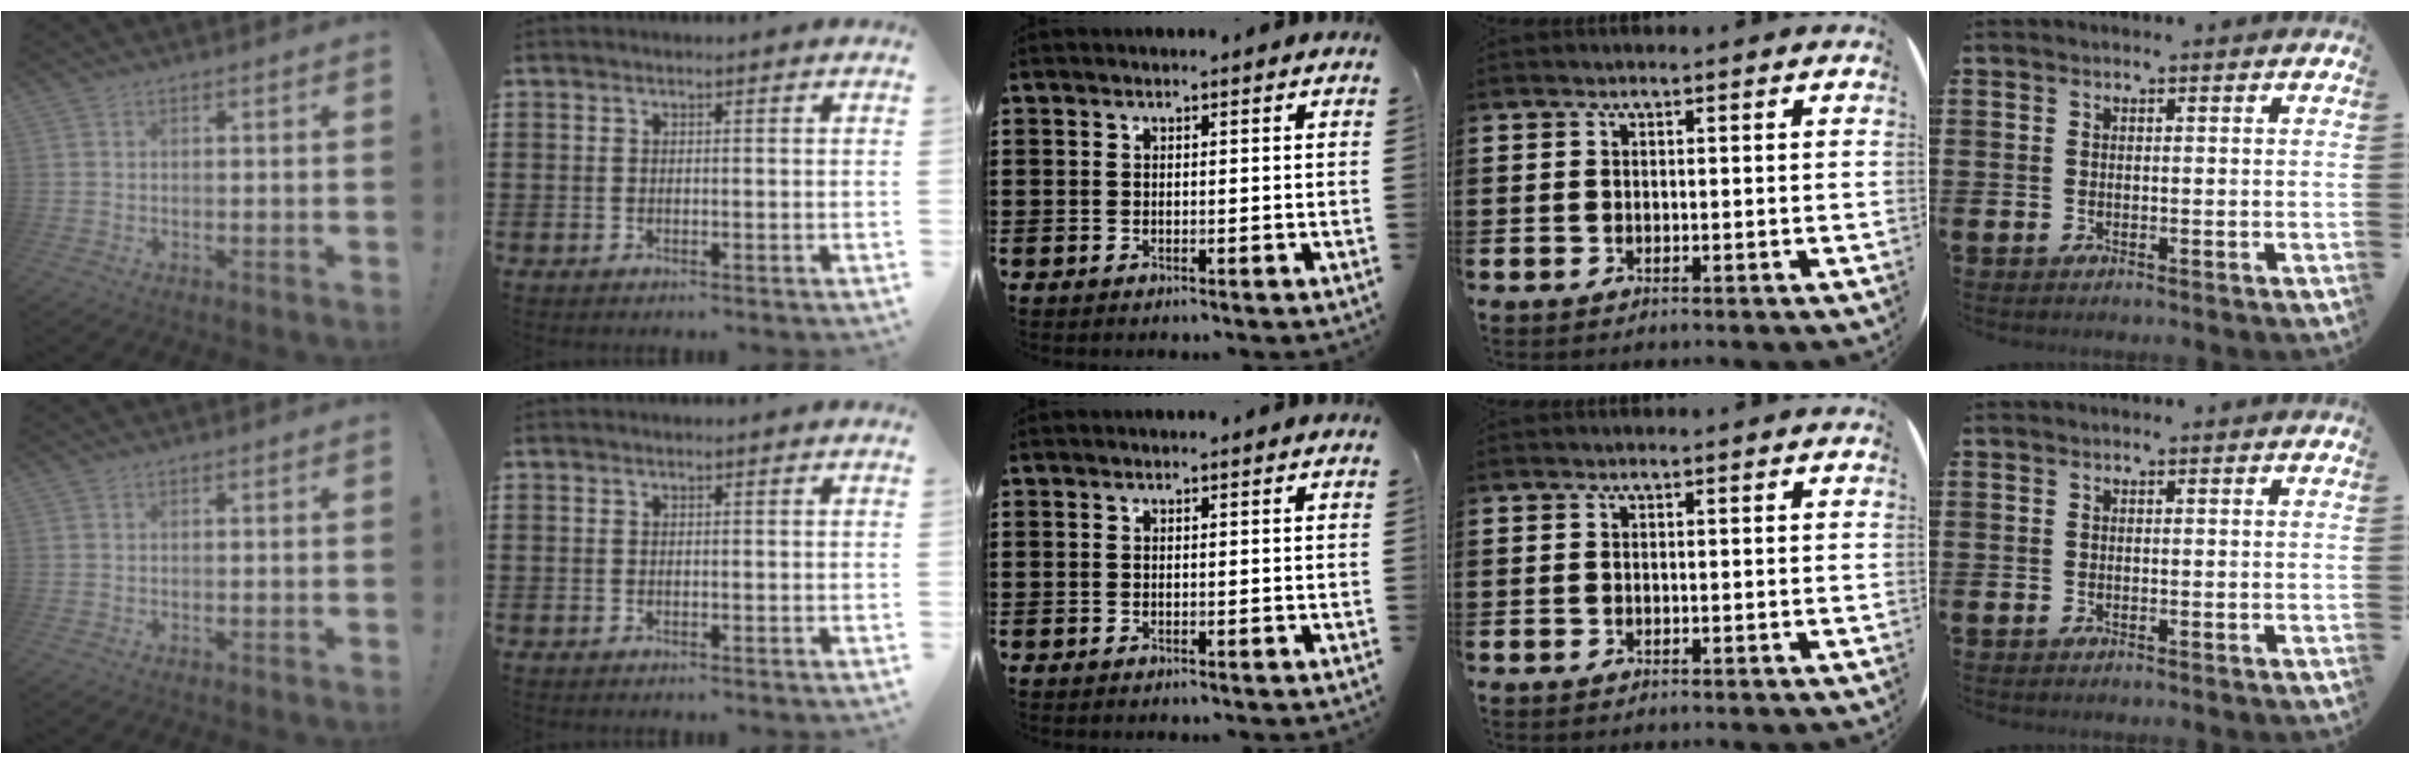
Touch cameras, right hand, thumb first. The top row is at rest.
{}